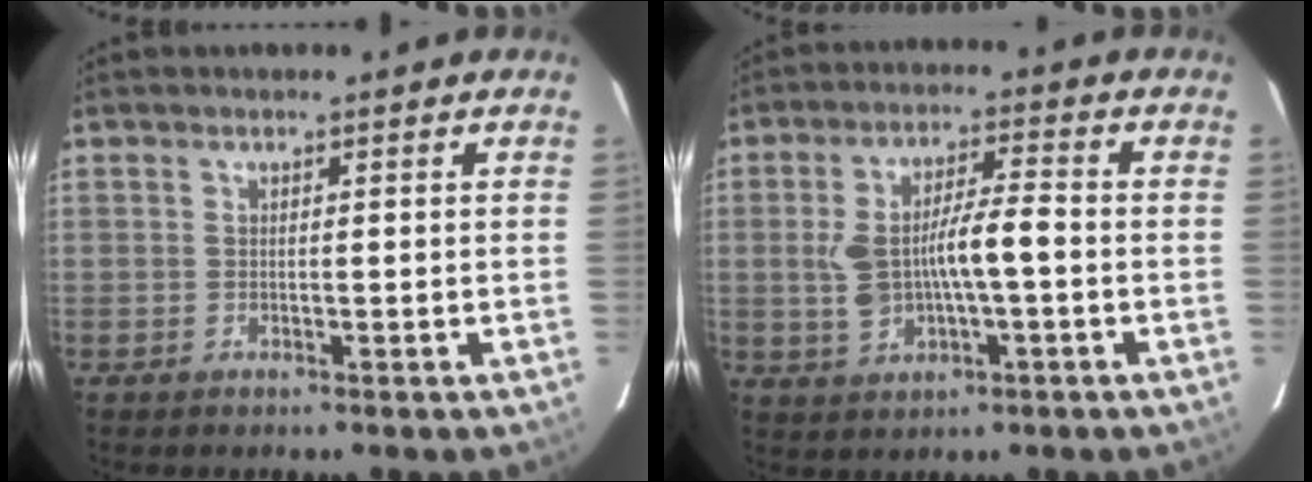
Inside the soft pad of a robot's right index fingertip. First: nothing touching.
{"total": 8.8, "force": [-0.6, 2.5, 8.5], "torque": [-0.170, 0.018, -0.004]}